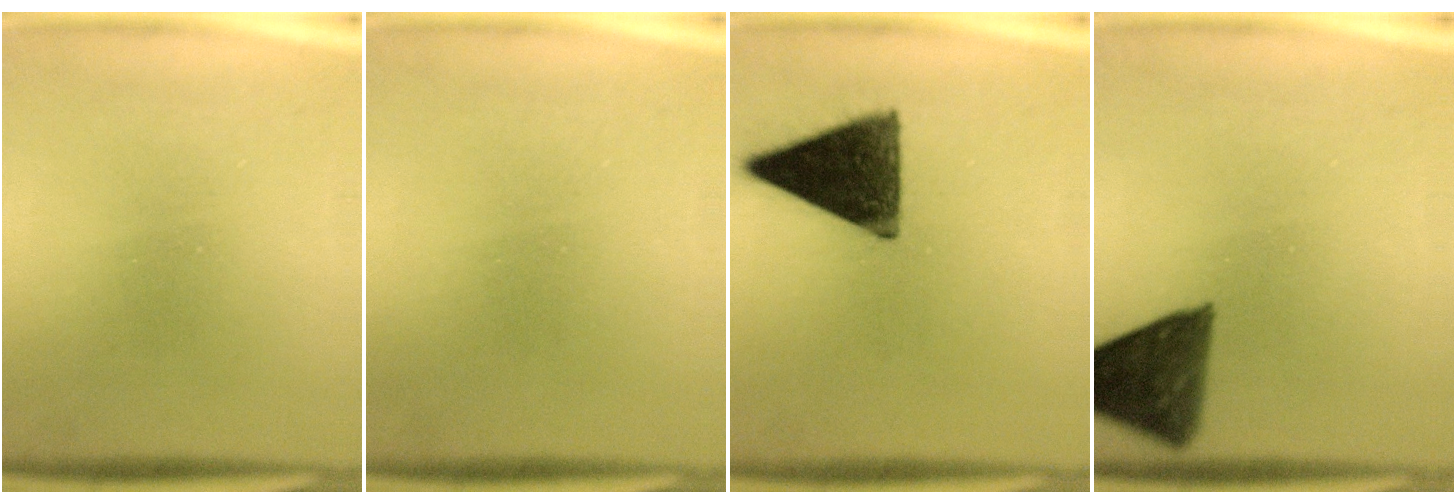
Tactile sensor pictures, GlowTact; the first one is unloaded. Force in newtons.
{"total": 1.6}
{"total": 13.7}
{"total": 9.4}